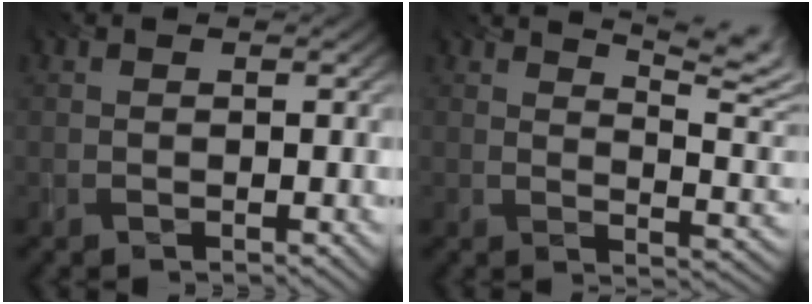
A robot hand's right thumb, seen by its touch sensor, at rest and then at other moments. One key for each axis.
{"total": 8.3, "fx": 5.4, "fy": 2.2, "fz": 5.8, "tx": -0.088, "ty": 0.000, "tz": 0.073}